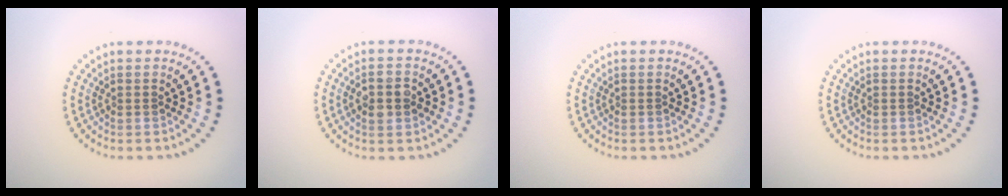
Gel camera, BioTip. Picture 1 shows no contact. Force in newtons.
{"total": 2.6, "press": 2.6, "slide": 0.1}
{"total": 0.0}
{"total": 0.0}